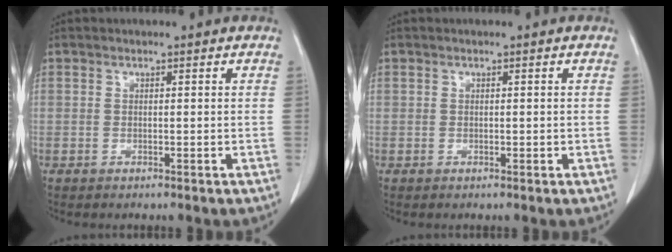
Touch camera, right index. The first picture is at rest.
{"total": 0.0}